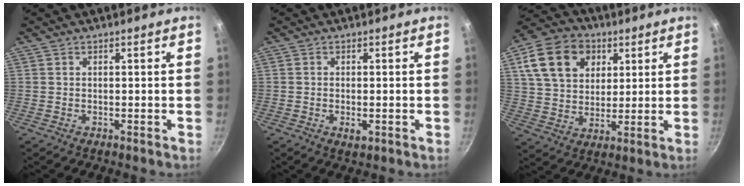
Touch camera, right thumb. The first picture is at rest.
{"total": 2.3, "force": [-0.6, 1.0, 1.9], "torque": [-0.037, -0.003, -0.012]}
{"total": 15.8, "force": [6.0, 11.8, 8.7], "torque": [-0.135, -0.003, 0.101]}